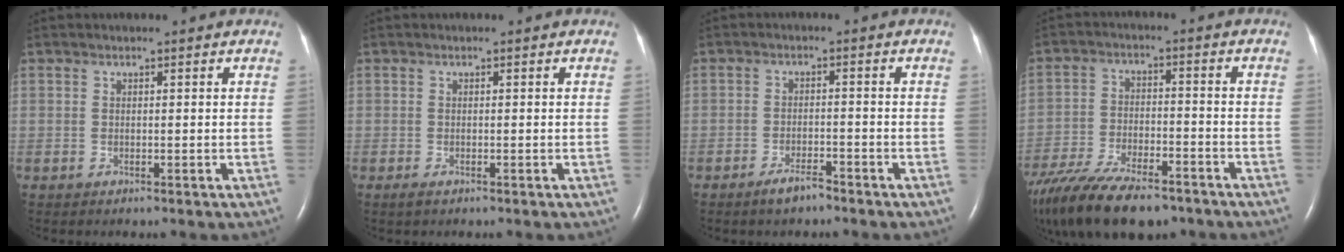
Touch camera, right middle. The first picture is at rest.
{"total": 0.8, "force": [-0.5, 0.2, 0.6], "torque": [-0.016, -0.003, -0.008]}
{"total": 3.2, "force": [-2.6, 0.8, 1.7], "torque": [-0.038, -0.002, -0.045]}
{"total": 20.0, "force": [-15.1, 6.6, 11.3], "torque": [-0.240, -0.032, -0.245]}